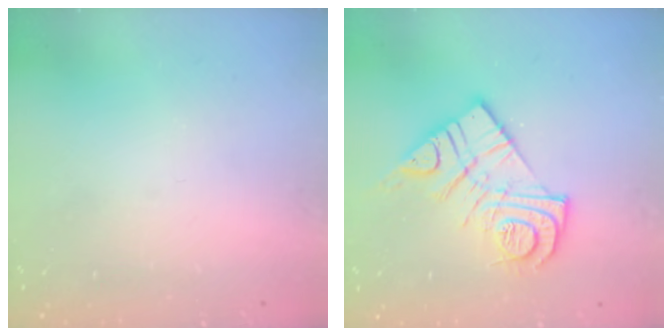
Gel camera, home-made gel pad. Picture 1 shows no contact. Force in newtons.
{"total": 14.7, "press": 14.7, "slide": 1.3}